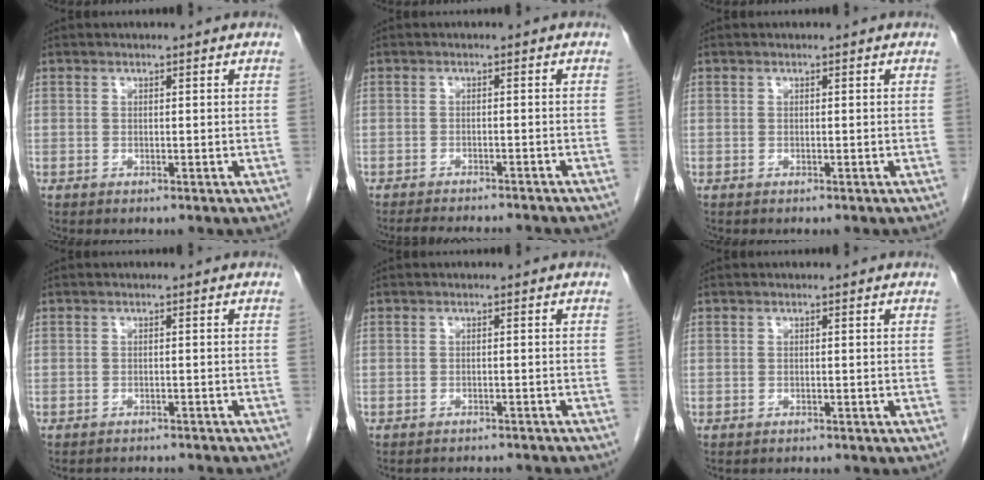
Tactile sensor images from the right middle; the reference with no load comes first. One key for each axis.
{"total": 9.9, "fx": -9.2, "fy": 1.2, "fz": 3.5, "tx": -0.050, "ty": -0.008, "tz": -0.115}
{"total": 0.0}
{"total": 6.7, "fx": -6.4, "fy": 1.0, "fz": 1.5, "tx": -0.017, "ty": -0.002, "tz": -0.073}
{"total": 7.1, "fx": -6.9, "fy": 1.1, "fz": 1.5, "tx": -0.016, "ty": 0.001, "tz": -0.077}
{"total": 1.9, "fx": -1.9, "fy": 0.3, "fz": 0.3, "tx": -0.008, "ty": -0.007, "tz": -0.023}